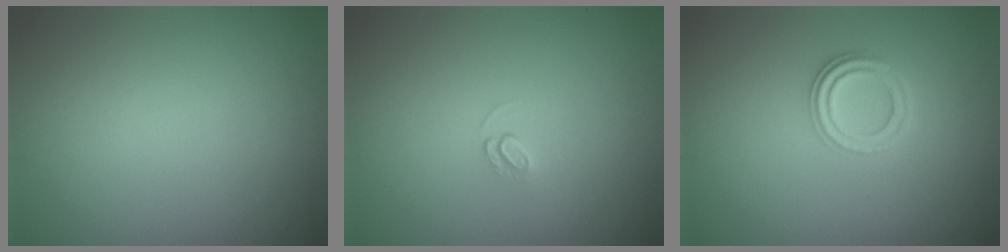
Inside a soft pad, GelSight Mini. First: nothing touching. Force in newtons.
{"total": 0.8, "press": 0.5, "slide": 0.7}
{"total": 2.3, "press": 2.2, "slide": 0.5}